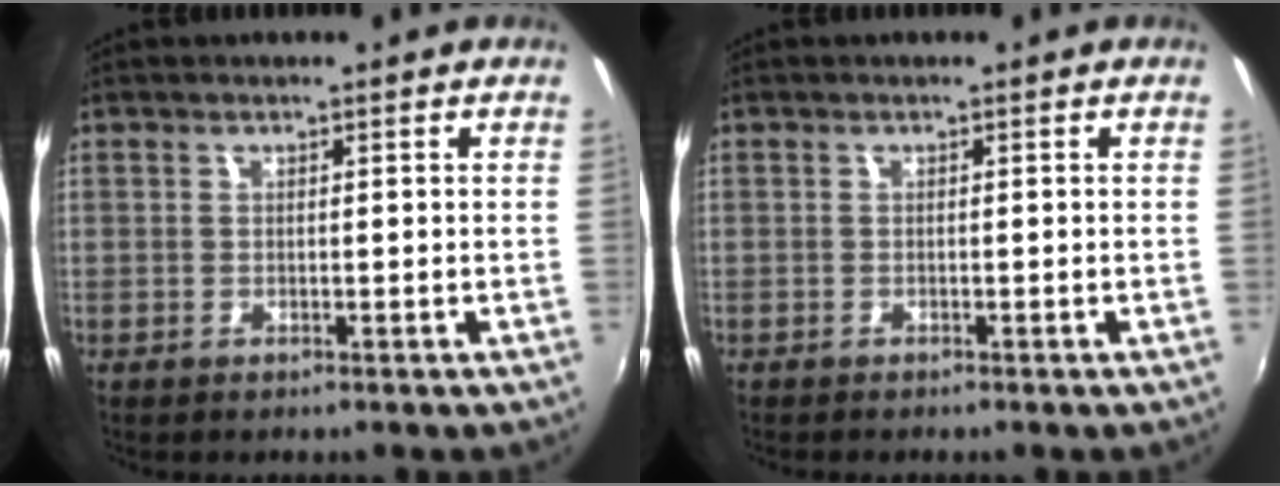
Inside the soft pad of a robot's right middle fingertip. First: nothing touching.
{"total": 0.6, "force": [-0.6, 0.0, 0.2], "torque": [-0.003, -0.003, -0.012]}